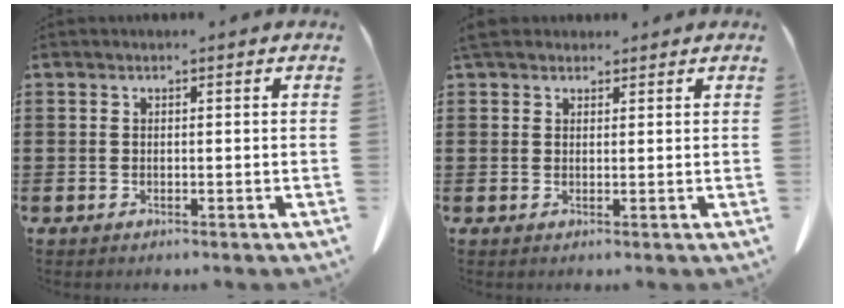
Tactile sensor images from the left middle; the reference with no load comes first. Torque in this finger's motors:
{"motor_torque": [0.95, -0.05, 0.28, 0.10]}